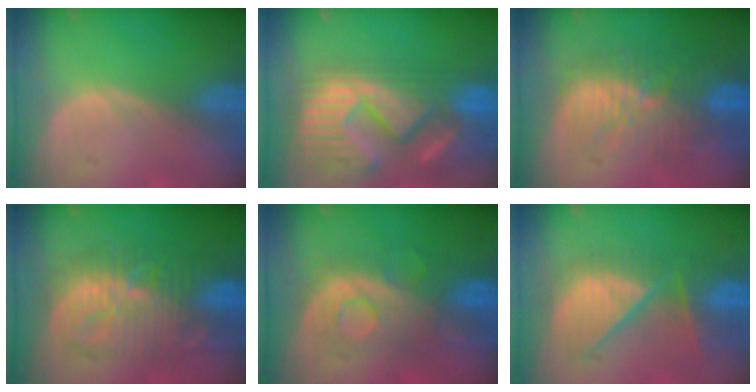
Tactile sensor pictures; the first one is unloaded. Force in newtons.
{"total": 15.3, "press": 12.5, "slide": 8.8}
{"total": 11.1, "press": 10.0, "slide": 4.6}
{"total": 10.8, "press": 10.8, "slide": 0.5}
{"total": 8.6, "press": 8.4, "slide": 1.4}
{"total": 10.0, "press": 9.4, "slide": 3.2}